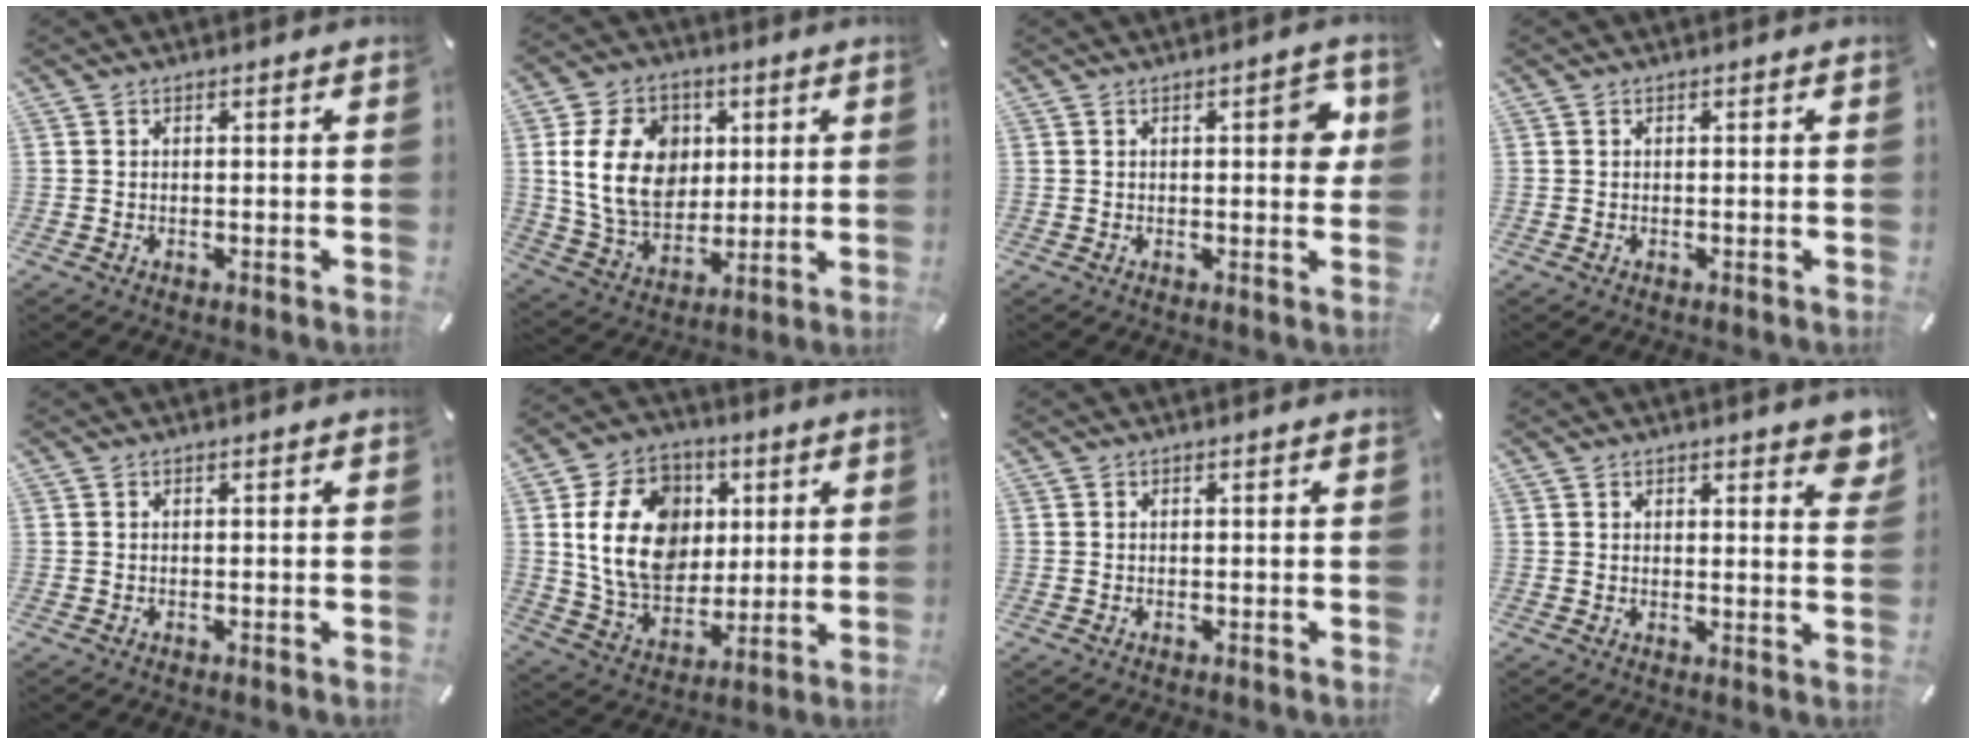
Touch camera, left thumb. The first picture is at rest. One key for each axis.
{"total": 15.8, "fx": 2.5, "fy": 12.4, "fz": 9.5, "tx": -0.189, "ty": 0.010, "tz": 0.044}
{"total": 6.0, "fx": 1.4, "fy": 2.5, "fz": 5.2, "tx": -0.061, "ty": -0.005, "tz": 0.015}
{"total": 0.0}
{"total": 0.0}
{"total": 18.3, "fx": 3.0, "fy": 14.5, "fz": 10.7, "tx": -0.206, "ty": 0.004, "tz": 0.055}
{"total": 0.0}
{"total": 3.8, "fx": 2.6, "fy": 1.7, "fz": 2.0, "tx": -0.014, "ty": -0.011, "tz": 0.041}